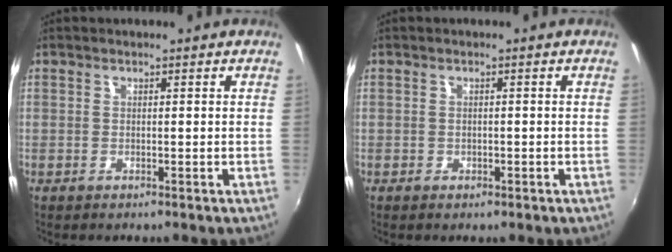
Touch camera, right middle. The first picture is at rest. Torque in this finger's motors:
{"motor_torque": [-0.17, -0.19, 0.03, -0.01]}